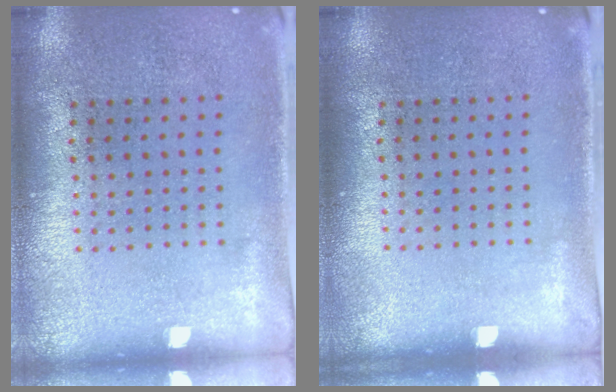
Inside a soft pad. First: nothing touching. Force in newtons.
{"total": 0.0}